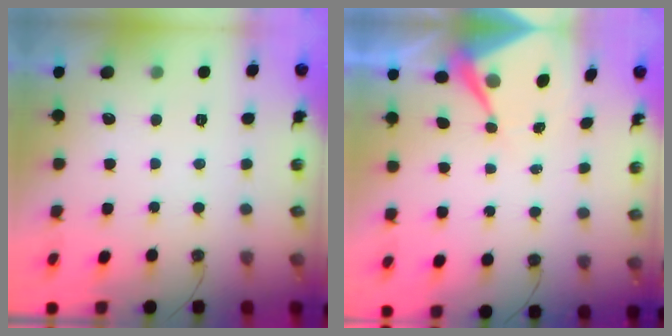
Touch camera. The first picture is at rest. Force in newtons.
{"total": 7.1, "press": 7.0, "slide": 0.5}